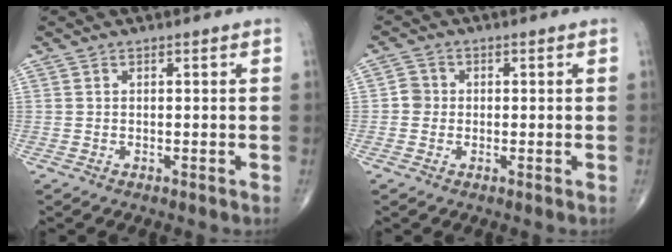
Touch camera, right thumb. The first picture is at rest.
{"total": 2.4, "force": [-0.2, 2.3, 0.7], "torque": [0.002, 0.007, -0.009]}